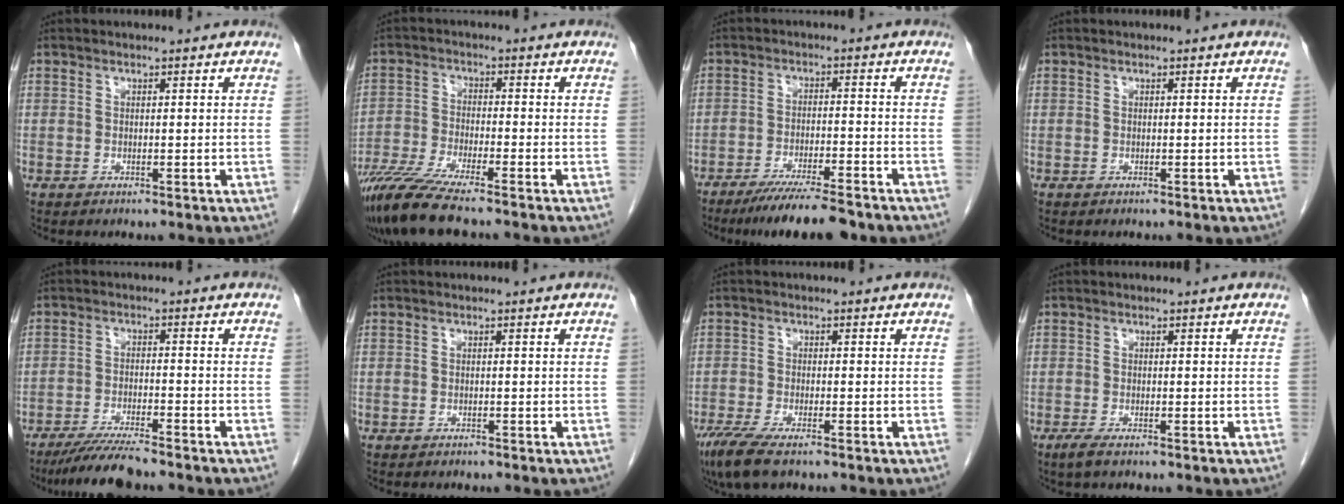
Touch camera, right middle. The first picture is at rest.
{"total": 9.2, "force": [-7.5, 0.1, 5.4], "torque": [-0.101, -0.029, -0.135]}
{"total": 10.3, "force": [-8.5, 0.8, 5.8], "torque": [-0.086, -0.023, -0.134]}
{"total": 0.0}
{"total": 6.6, "force": [-5.6, -0.1, 3.3], "torque": [-0.056, -0.020, -0.100]}
{"total": 0.5, "force": [-0.5, 0.1, 0.1], "torque": [-0.011, -0.002, -0.010]}
{"total": 6.4, "force": [-4.5, 1.2, 4.3], "torque": [-0.086, -0.019, -0.078]}
{"total": 1.7, "force": [-1.2, 0.3, 1.2], "torque": [-0.036, -0.007, -0.024]}